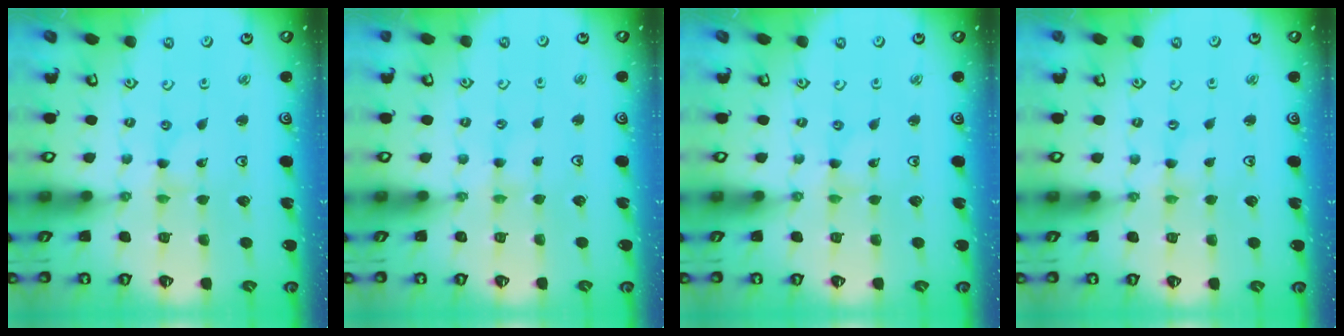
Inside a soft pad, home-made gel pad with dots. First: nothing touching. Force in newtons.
{"total": 2.1, "press": 2.1, "slide": 0.2}
{"total": 0.0}
{"total": 0.0}